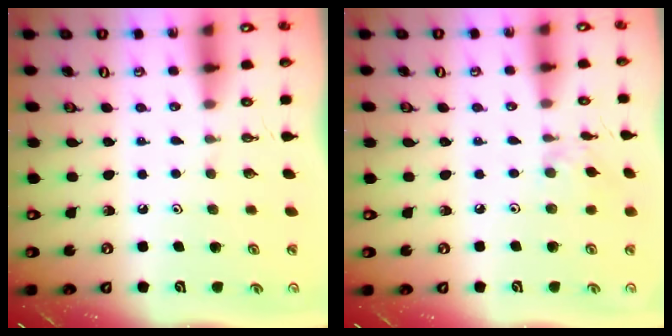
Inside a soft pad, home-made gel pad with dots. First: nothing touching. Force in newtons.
{"total": 1.9, "press": 1.8, "slide": 0.5}